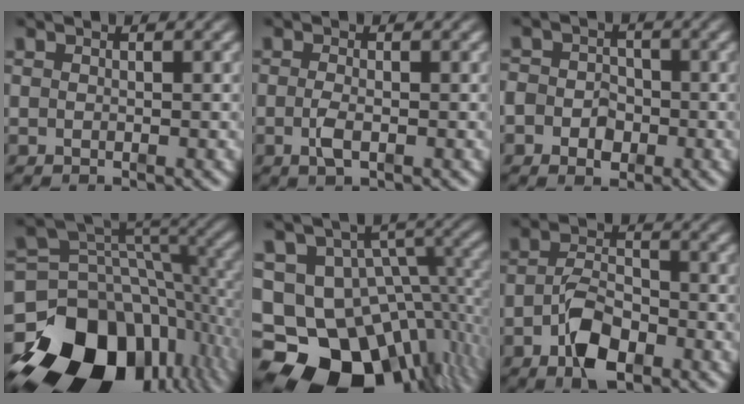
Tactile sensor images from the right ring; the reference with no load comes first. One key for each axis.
{"total": 1.7, "fx": -0.9, "fy": 0.3, "fz": 1.3, "tx": -0.033, "ty": -0.013, "tz": -0.012}
{"total": 4.1, "fx": -1.4, "fy": 3.5, "fz": 1.7, "tx": -0.024, "ty": -0.015, "tz": -0.025}
{"total": 19.9, "fx": -7.8, "fy": 13.1, "fz": 12.7, "tx": -0.189, "ty": -0.058, "tz": -0.102}
{"total": 22.5, "fx": -9.3, "fy": 17.0, "fz": 11.4, "tx": -0.227, "ty": -0.111, "tz": -0.124}
{"total": 5.0, "fx": -2.7, "fy": 2.5, "fz": 3.4, "tx": -0.051, "ty": -0.013, "tz": -0.043}